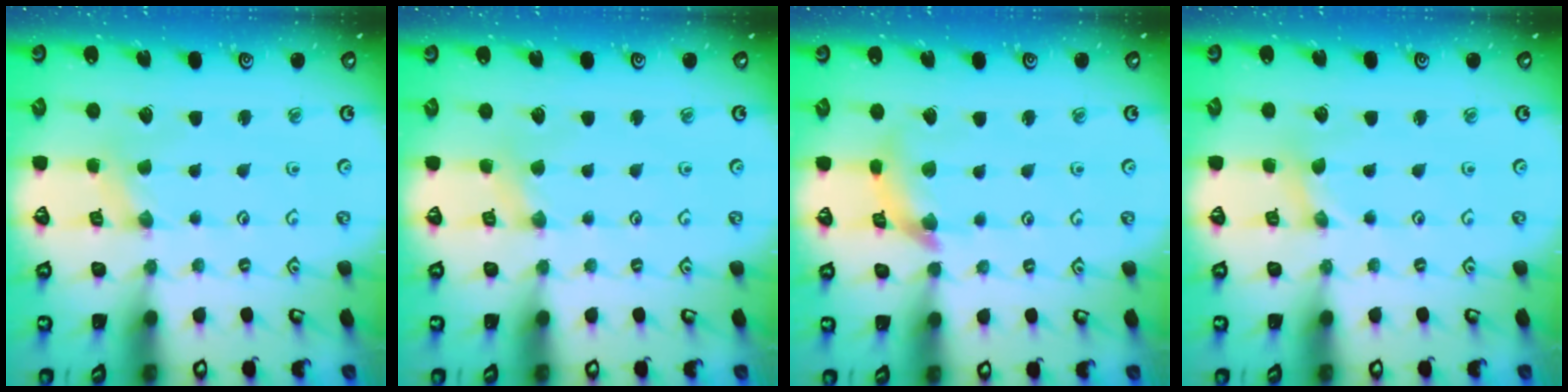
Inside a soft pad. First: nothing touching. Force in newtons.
{"total": 1.6, "press": 1.5, "slide": 0.4}
{"total": 8.2, "press": 8.1, "slide": 0.9}
{"total": 0.0}